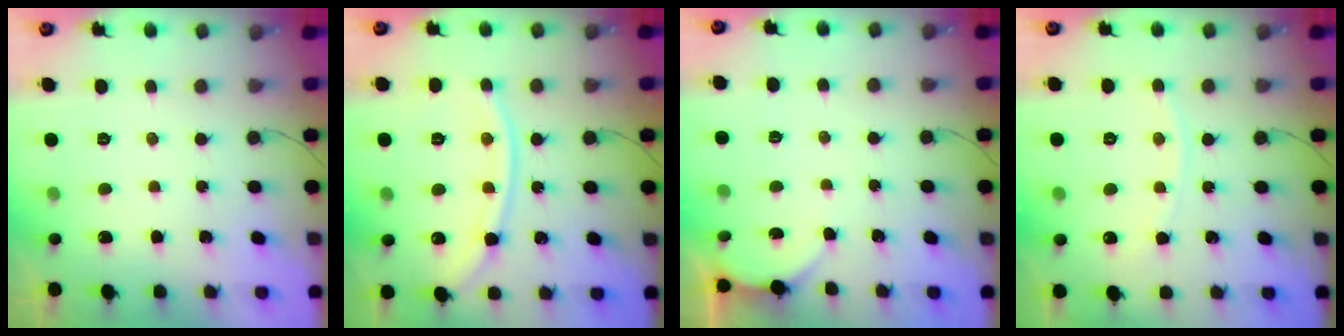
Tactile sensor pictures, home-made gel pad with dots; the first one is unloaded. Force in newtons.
{"total": 11.9, "press": 11.8, "slide": 1.2}
{"total": 1.9, "press": 1.9, "slide": 0.3}
{"total": 5.8, "press": 5.8, "slide": 0.3}